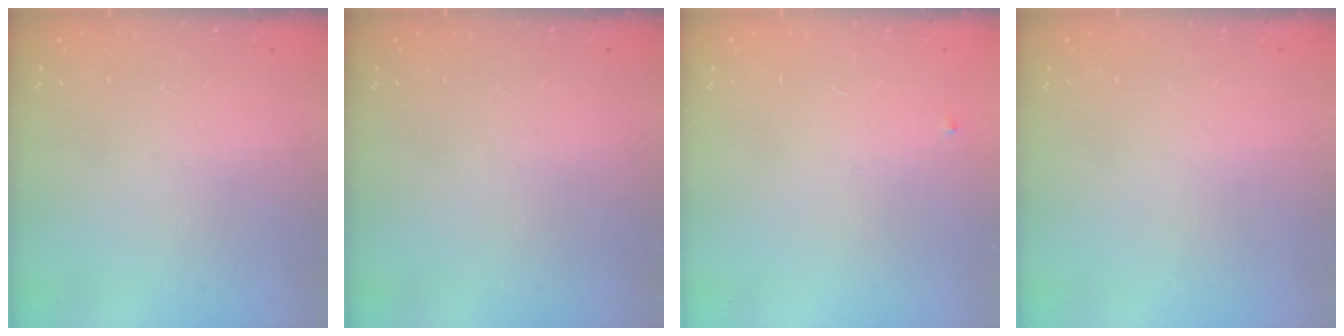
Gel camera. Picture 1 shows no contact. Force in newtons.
{"total": 0.0}
{"total": 3.0, "press": 2.9, "slide": 0.4}
{"total": 0.0}